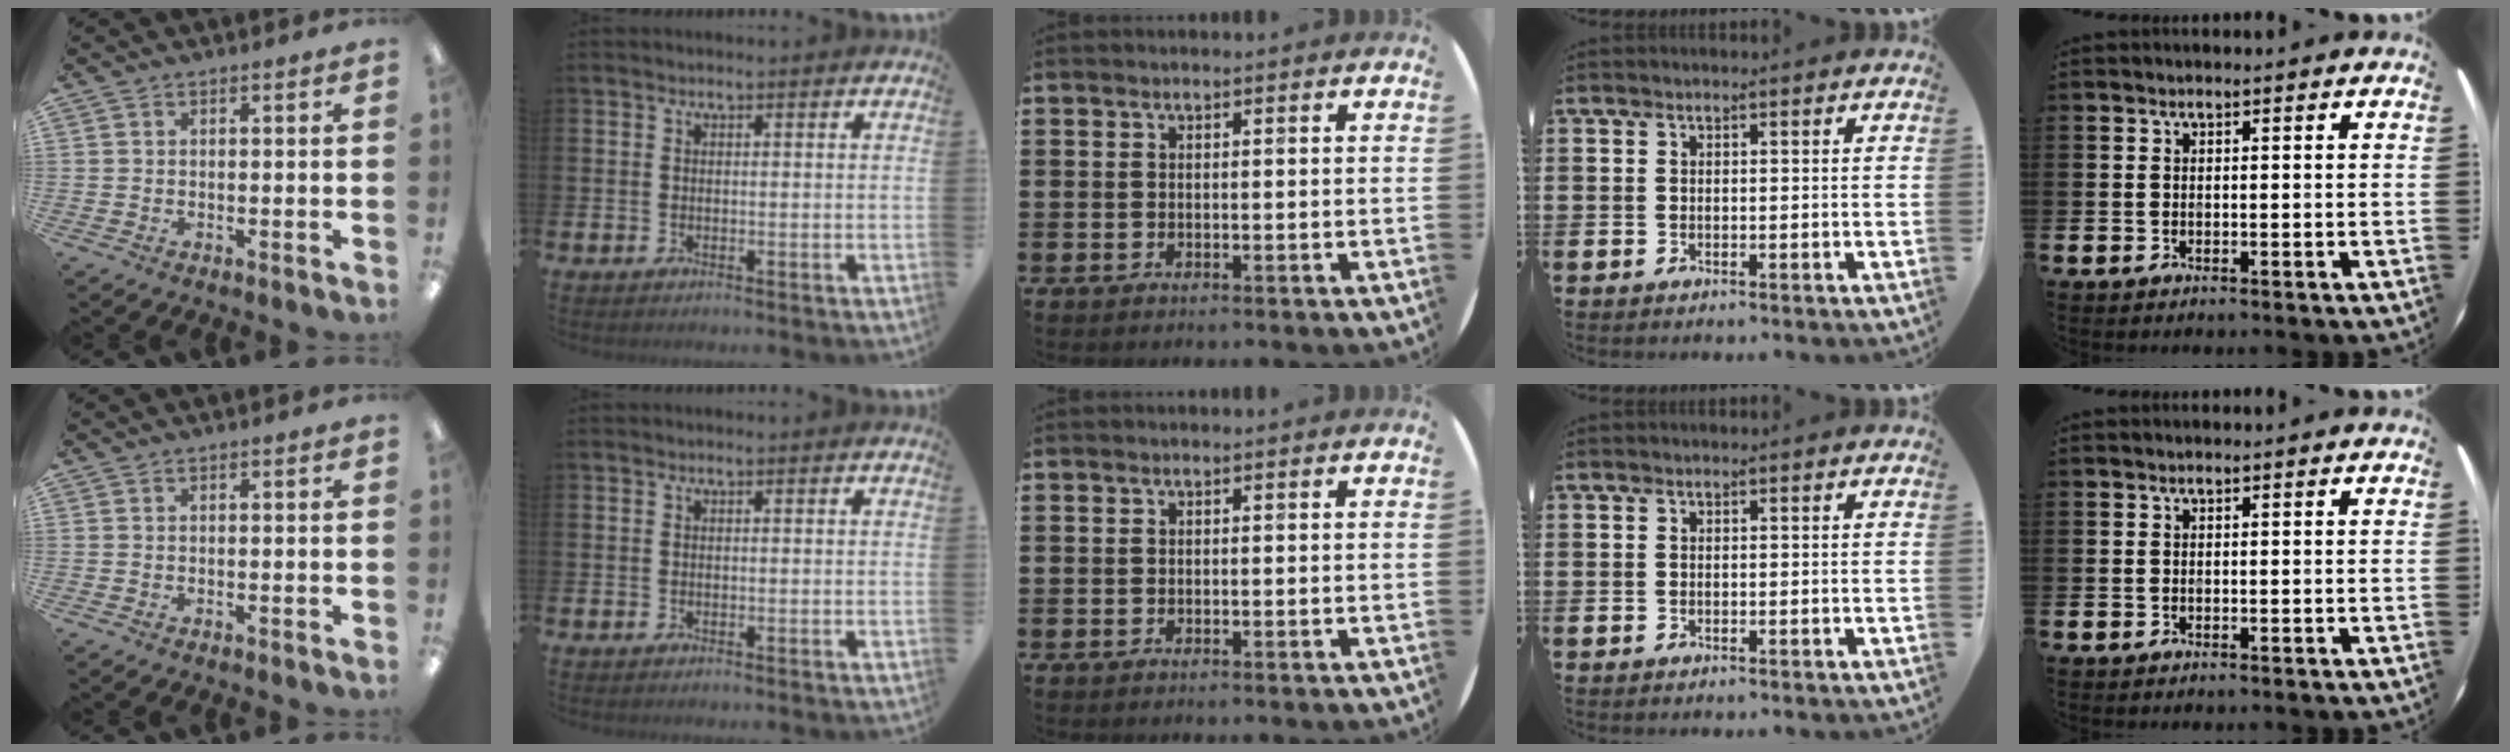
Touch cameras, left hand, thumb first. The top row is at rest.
{}